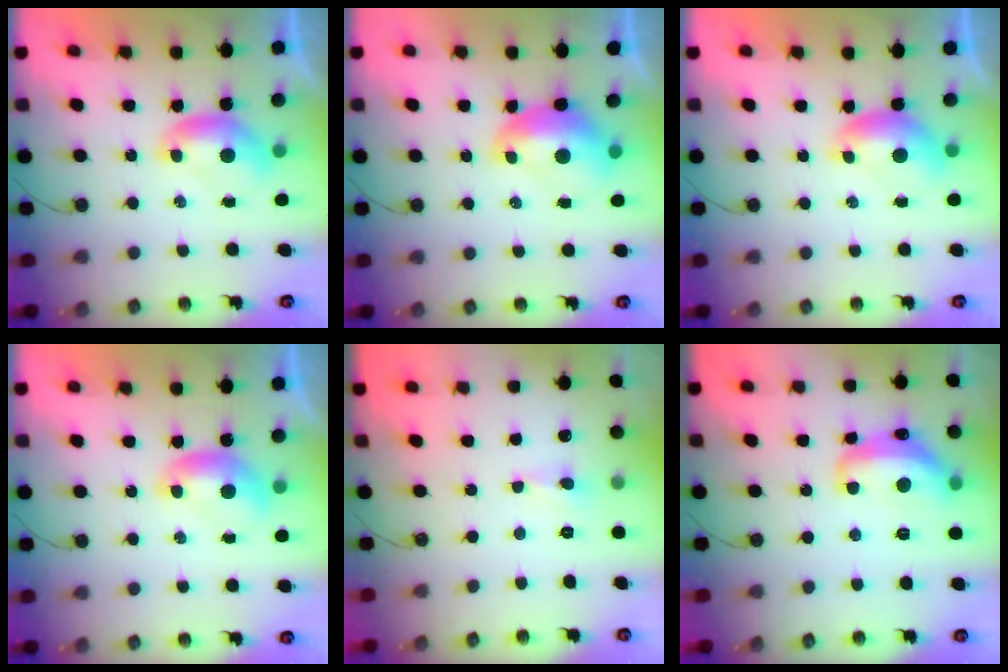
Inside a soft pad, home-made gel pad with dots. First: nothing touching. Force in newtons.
{"total": 2.8, "press": 2.7, "slide": 0.7}
{"total": 0.0}
{"total": 0.0}
{"total": 2.2, "press": 2.1, "slide": 0.7}
{"total": 9.0, "press": 8.9, "slide": 0.8}